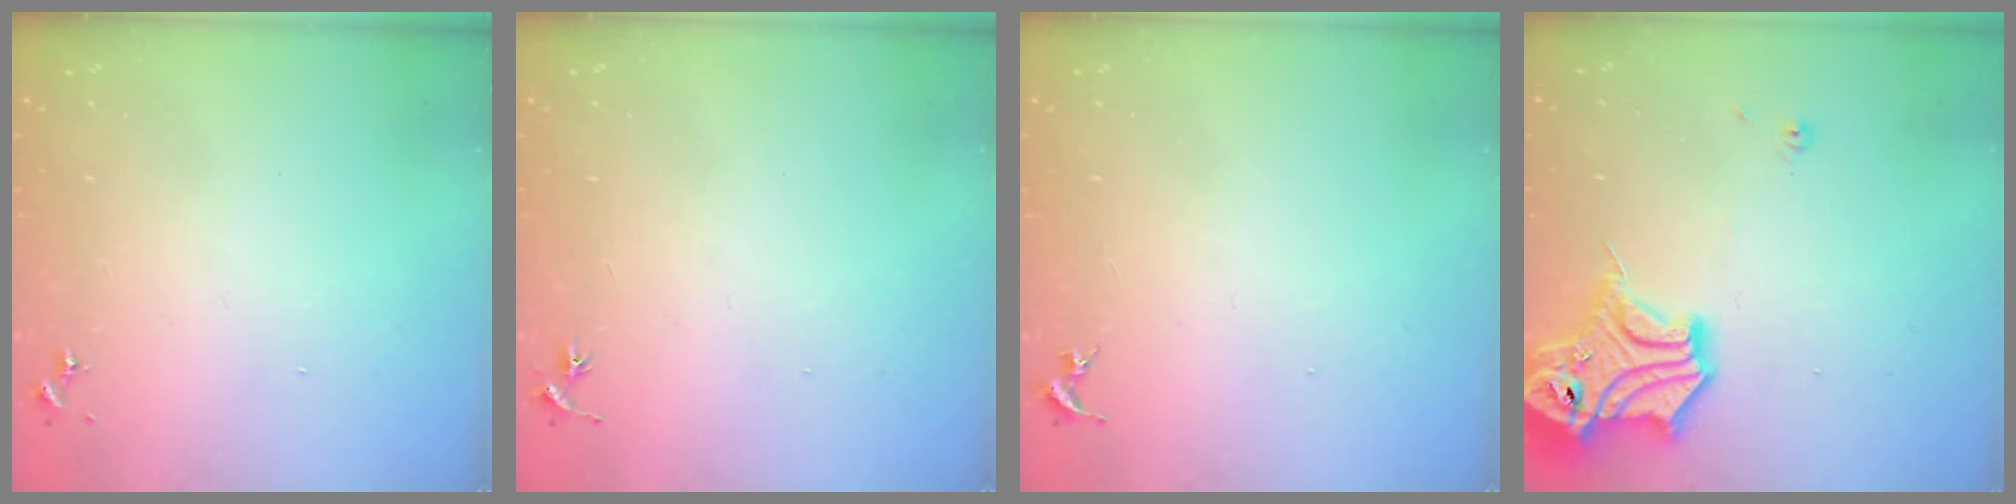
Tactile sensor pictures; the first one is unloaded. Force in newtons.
{"total": 3.0, "press": 3.0, "slide": 0.3}
{"total": 0.0}
{"total": 15.5, "press": 15.4, "slide": 1.8}